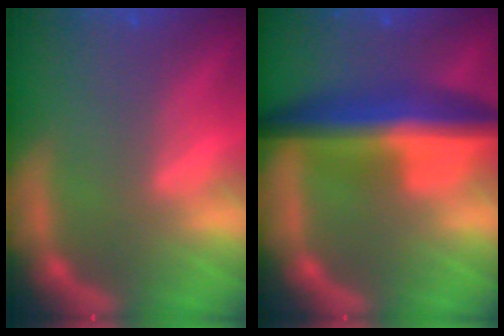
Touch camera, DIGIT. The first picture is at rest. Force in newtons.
{"total": 8.4}